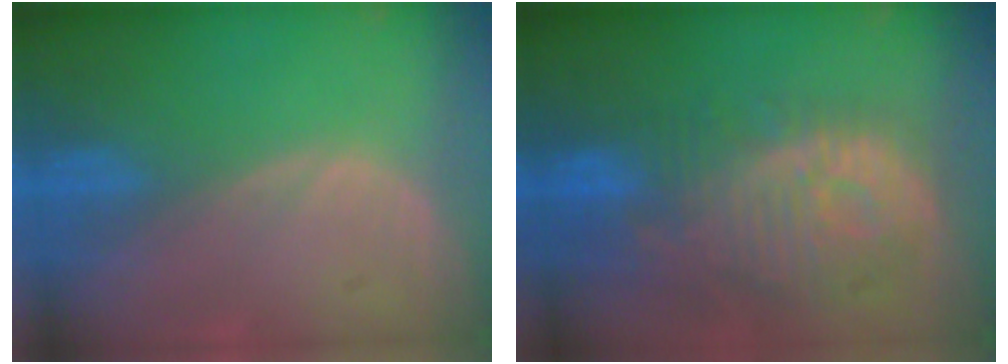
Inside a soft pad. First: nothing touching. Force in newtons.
{"total": 12.2, "press": 11.0, "slide": 5.3}